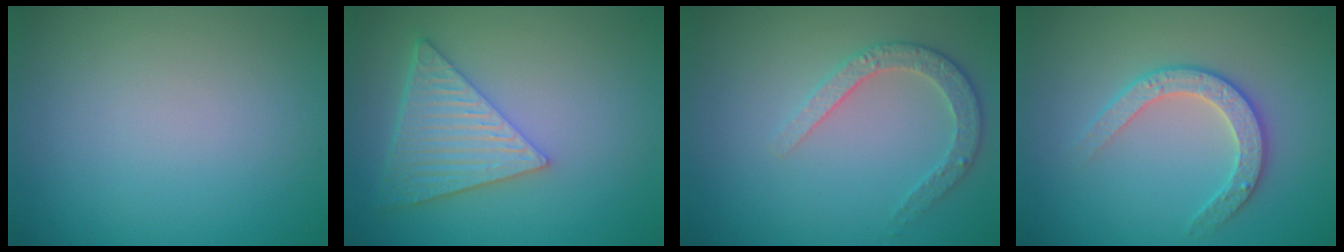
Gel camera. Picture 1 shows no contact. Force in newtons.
{"total": 5.9, "press": 4.4, "slide": 3.9}
{"total": 2.9, "press": 2.8, "slide": 0.7}
{"total": 2.9, "press": 2.8, "slide": 0.8}